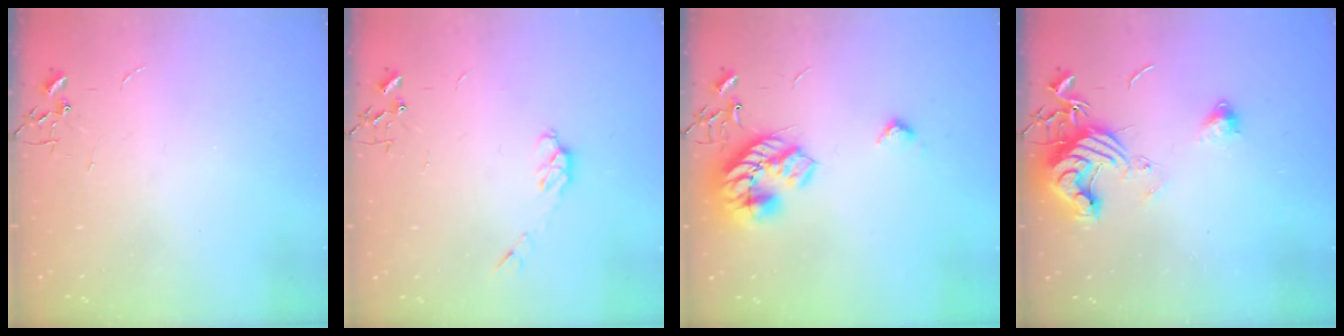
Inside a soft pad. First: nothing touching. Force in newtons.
{"total": 5.5, "press": 5.5, "slide": 0.5}
{"total": 17.8, "press": 17.8, "slide": 0.7}
{"total": 13.3, "press": 13.2, "slide": 1.7}